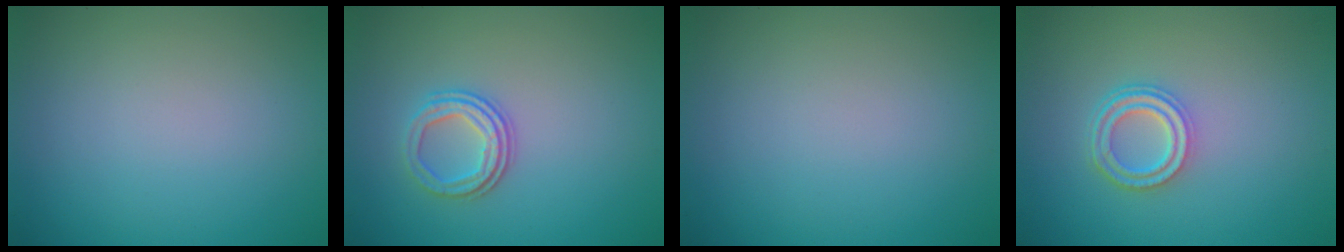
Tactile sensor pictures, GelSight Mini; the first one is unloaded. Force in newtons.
{"total": 2.7, "press": 2.3, "slide": 1.4}
{"total": 0.0}
{"total": 3.4, "press": 2.6, "slide": 2.2}